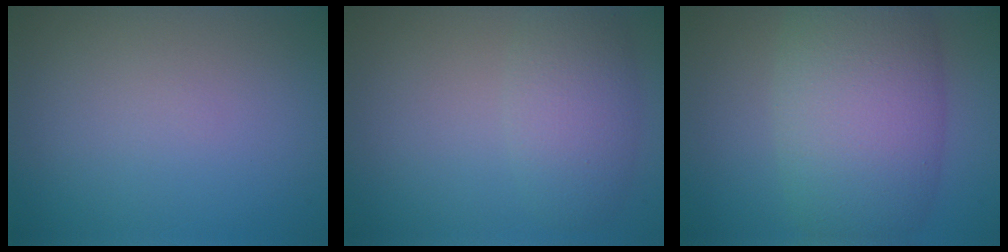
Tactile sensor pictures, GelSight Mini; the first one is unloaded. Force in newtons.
{"total": 3.9, "press": 3.9, "slide": 0.1}
{"total": 10.0, "press": 10.0, "slide": 0.3}